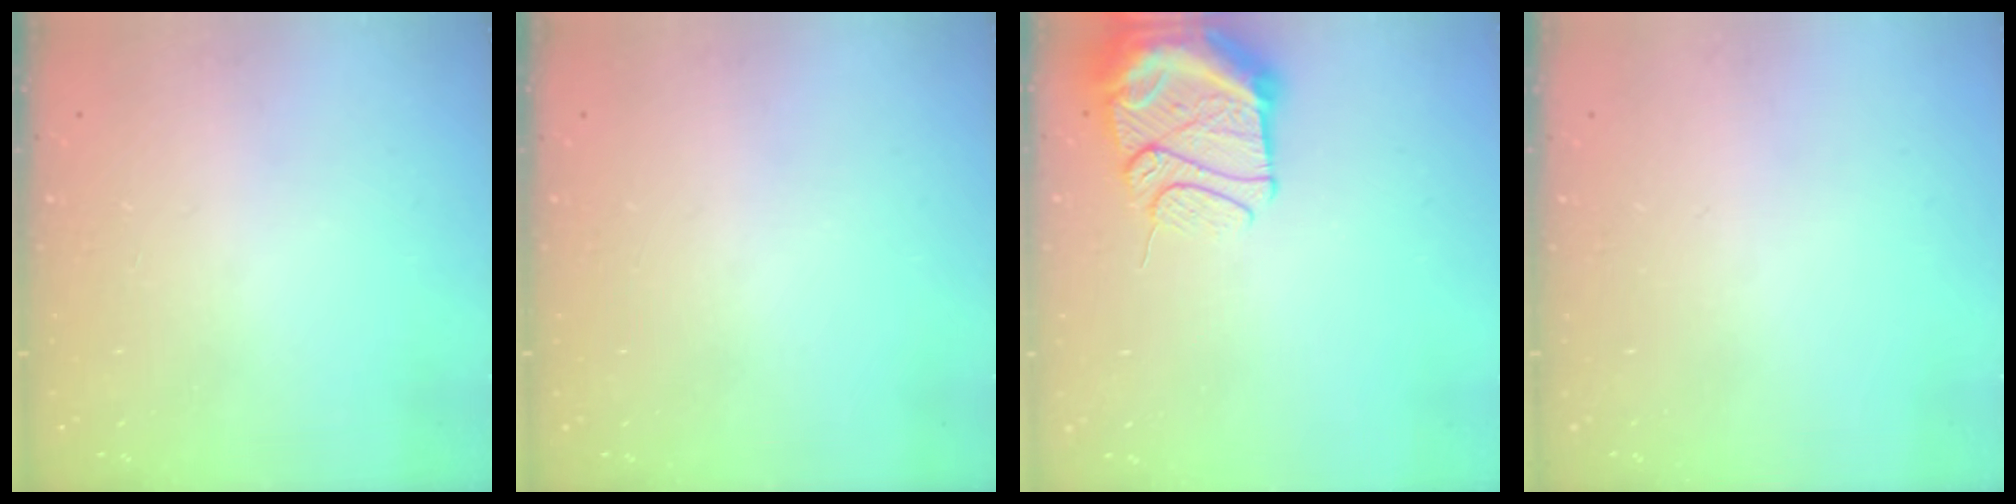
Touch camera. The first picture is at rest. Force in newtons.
{"total": 0.0}
{"total": 14.4, "press": 14.3, "slide": 1.9}
{"total": 0.0}